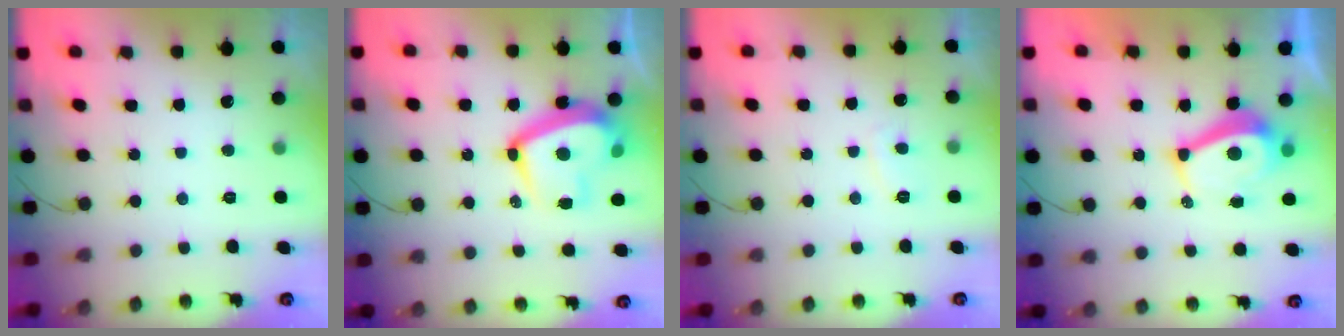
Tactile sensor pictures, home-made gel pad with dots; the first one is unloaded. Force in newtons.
{"total": 16.9, "press": 16.8, "slide": 1.4}
{"total": 2.3, "press": 2.1, "slide": 0.7}
{"total": 6.2, "press": 6.2, "slide": 0.7}